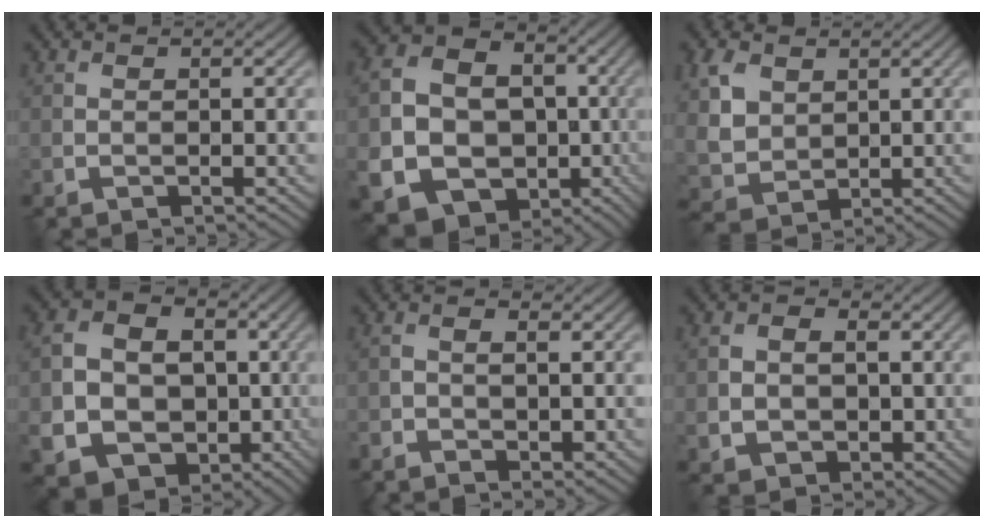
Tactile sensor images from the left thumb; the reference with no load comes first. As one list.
[{"total": 17.1, "force": [-4.6, 14.5, 7.9], "torque": [-0.188, -0.041, -0.095]}, {"total": 7.0, "force": [2.9, 5.1, 3.8], "torque": [-0.124, 0.004, 0.061]}, {"total": 12.7, "force": [-2.5, 10.4, 6.9], "torque": [-0.160, -0.030, -0.051]}, {"total": 3.7, "force": [-1.0, 2.0, 2.9], "torque": [-0.057, -0.003, -0.015]}, {"total": 5.0, "force": [-0.2, 3.8, 3.3], "torque": [-0.062, -0.004, 0.001]}]